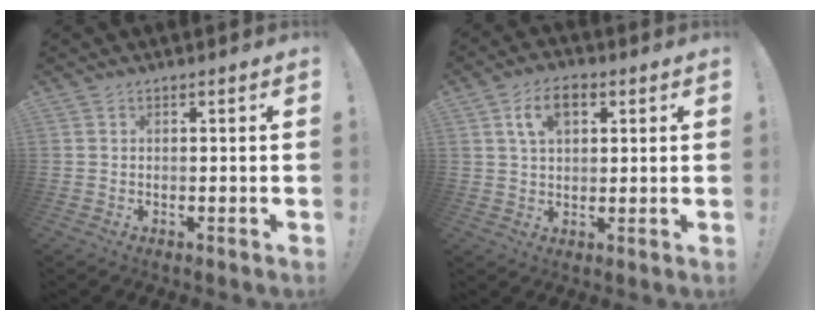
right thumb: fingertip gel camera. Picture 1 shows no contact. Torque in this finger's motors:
{"motor_torque": [0.87, 0.84, 0.60, 0.48, 0.01]}